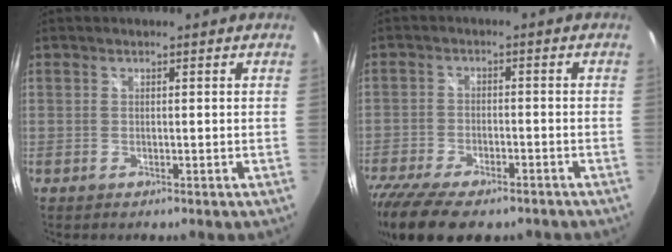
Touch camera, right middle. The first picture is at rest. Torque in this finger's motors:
{"motor_torque": [1.12, -1.02, 0.25, 0.19]}